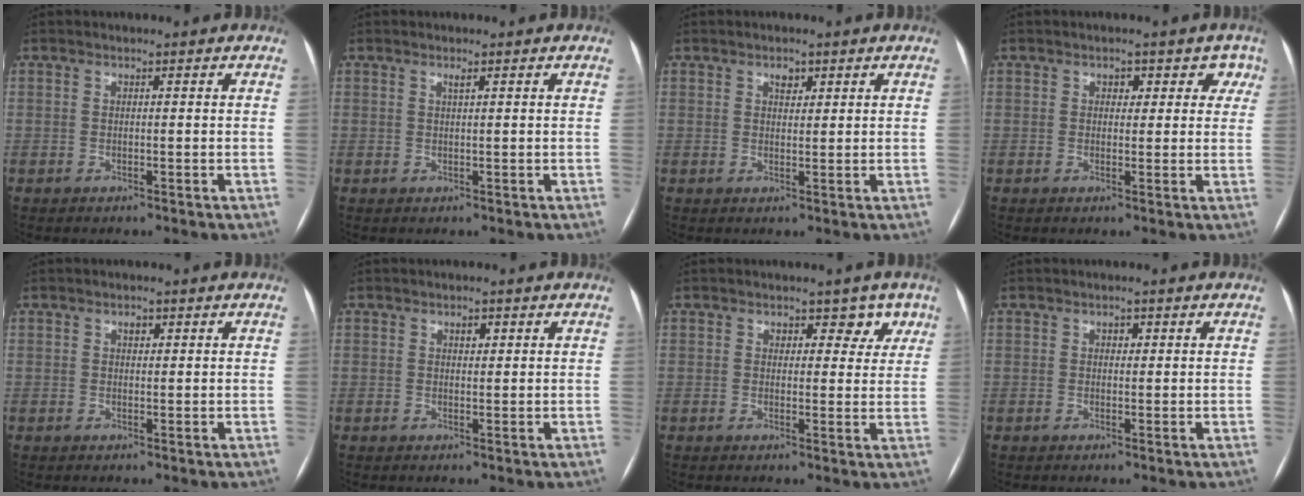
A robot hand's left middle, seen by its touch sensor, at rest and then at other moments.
{"total": 0.6, "force": [0.4, -0.1, 0.5], "torque": [-0.012, 0.001, 0.008]}
{"total": 1.6, "force": [1.0, 1.0, 0.9], "torque": [-0.015, 0.002, 0.016]}
{"total": 3.7, "force": [1.8, 2.8, 1.5], "torque": [0.015, 0.009, 0.012]}
{"total": 1.0, "force": [0.5, 0.6, 0.6], "torque": [-0.011, 0.001, 0.007]}
{"total": 1.2, "force": [0.6, 0.6, 0.8], "torque": [-0.012, -0.001, 0.008]}
{"total": 3.6, "force": [2.2, 2.6, 1.3], "torque": [0.012, 0.001, 0.020]}
{"total": 0.9, "force": [0.3, 0.7, 0.4], "torque": [-0.006, 0.001, 0.003]}